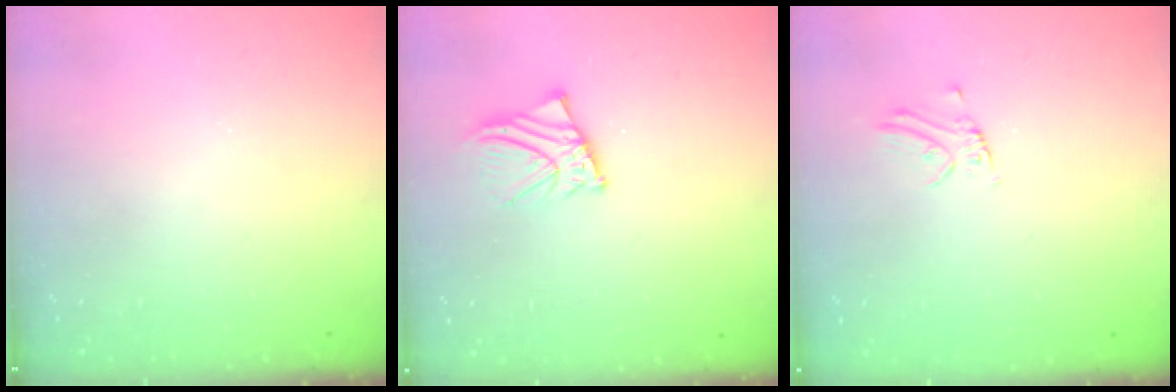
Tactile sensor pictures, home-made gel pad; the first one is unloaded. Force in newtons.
{"total": 4.6, "press": 4.5, "slide": 0.7}
{"total": 1.8, "press": 1.8, "slide": 0.1}